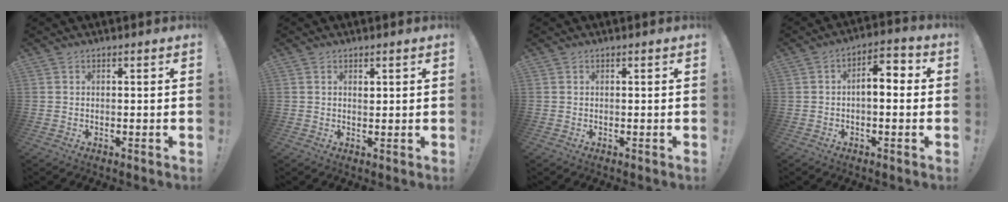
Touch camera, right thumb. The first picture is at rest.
{"total": 0.9, "force": [0.6, 0.6, 0.3], "torque": [0.011, -0.007, 0.009]}
{"total": 0.0}
{"total": 7.0, "force": [-0.2, 3.3, 6.2], "torque": [-0.089, 0.001, -0.009]}